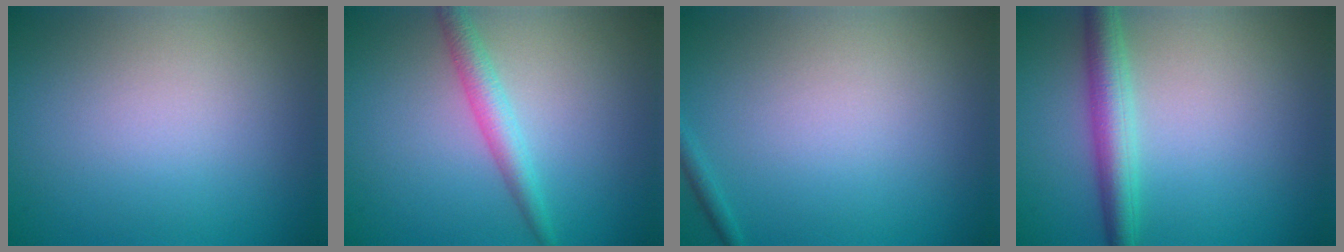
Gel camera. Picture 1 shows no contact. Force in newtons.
{"total": 2.5, "press": 2.5, "slide": 0.1}
{"total": 0.8, "press": 0.8, "slide": 0.0}
{"total": 3.8, "press": 3.8, "slide": 0.1}